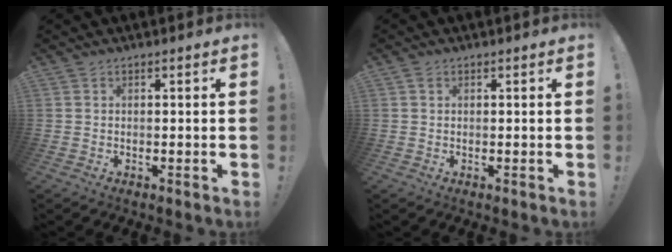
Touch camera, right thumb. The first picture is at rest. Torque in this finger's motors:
{"motor_torque": [-0.26, 0.13, -0.04, 0.23, 0.05]}